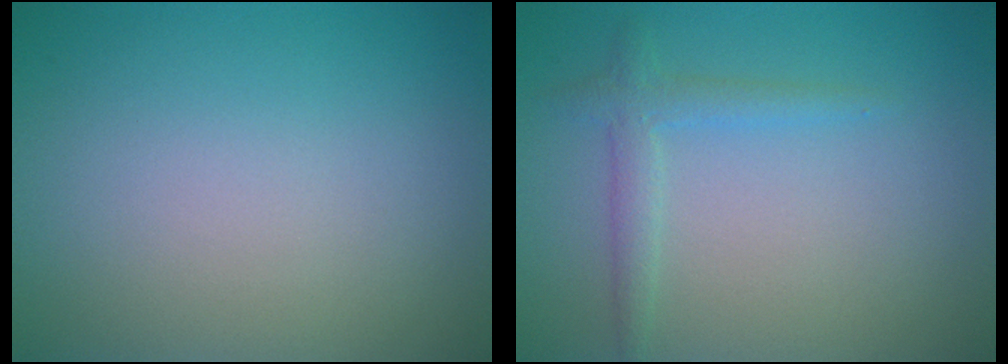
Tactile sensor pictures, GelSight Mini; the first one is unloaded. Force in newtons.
{"total": 1.9, "press": 1.9, "slide": 0.1}